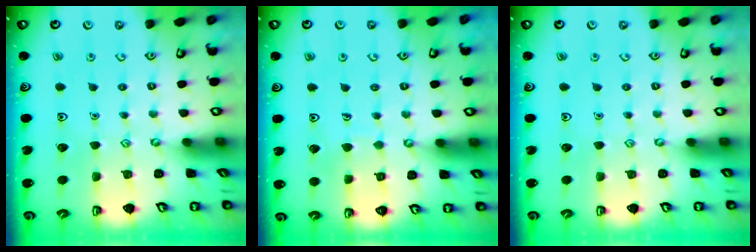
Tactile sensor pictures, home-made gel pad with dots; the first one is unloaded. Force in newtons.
{"total": 3.2, "press": 3.2, "slide": 0.2}
{"total": 0.0}